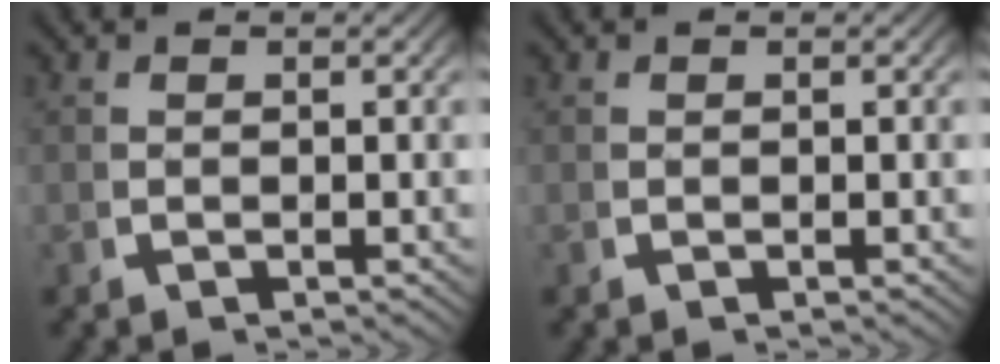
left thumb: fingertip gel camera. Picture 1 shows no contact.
{"total": 0.0}